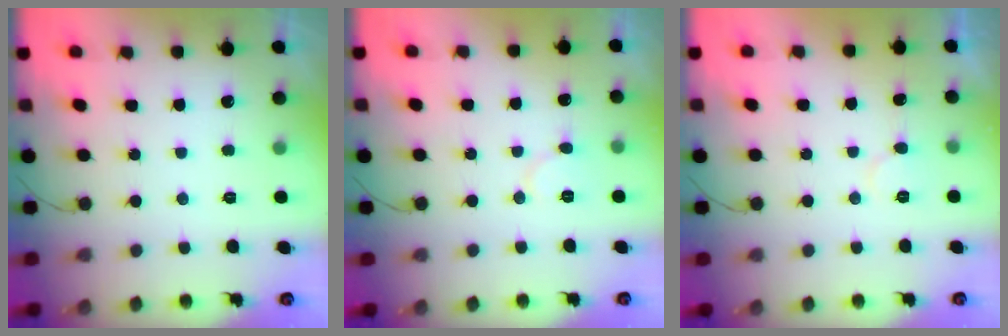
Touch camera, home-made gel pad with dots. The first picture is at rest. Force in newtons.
{"total": 5.8, "press": 5.7, "slide": 0.5}
{"total": 5.7, "press": 5.6, "slide": 0.5}